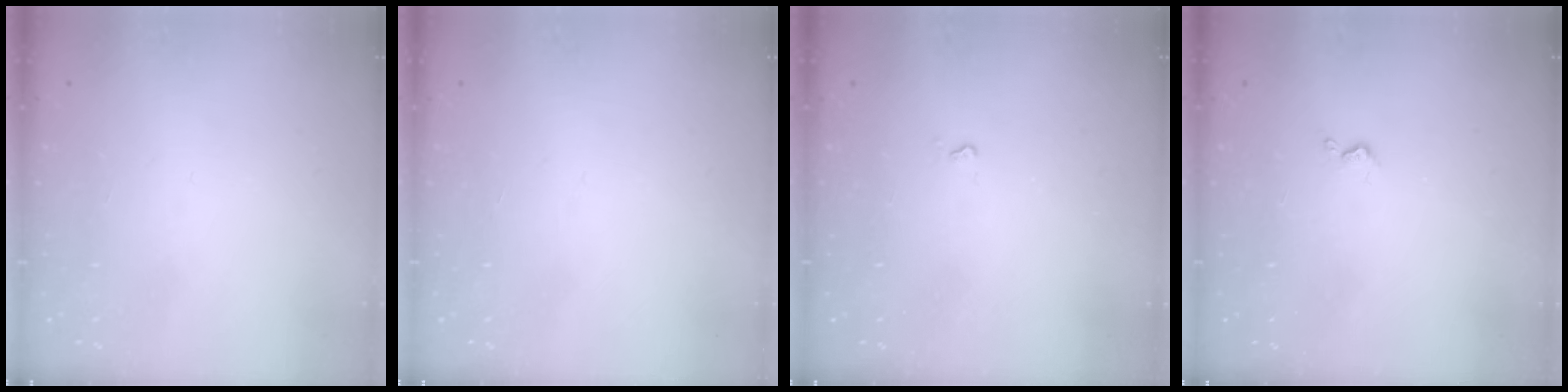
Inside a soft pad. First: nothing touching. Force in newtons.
{"total": 0.0}
{"total": 2.4, "press": 2.3, "slide": 0.5}
{"total": 2.2, "press": 2.1, "slide": 0.5}